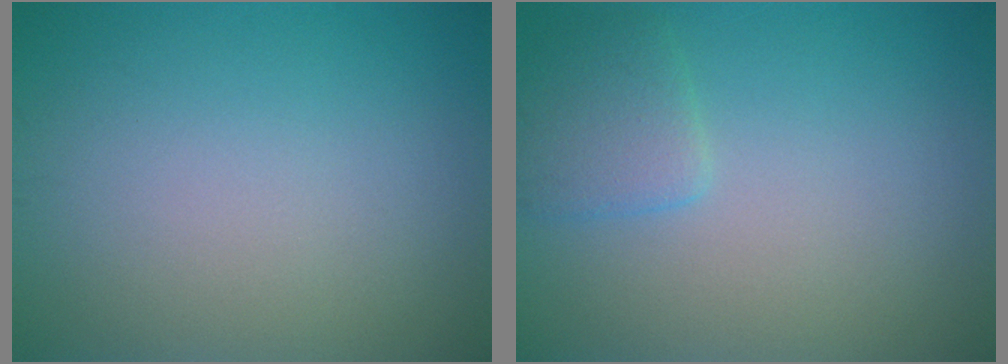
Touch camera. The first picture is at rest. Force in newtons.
{"total": 2.2, "press": 2.2, "slide": 0.1}